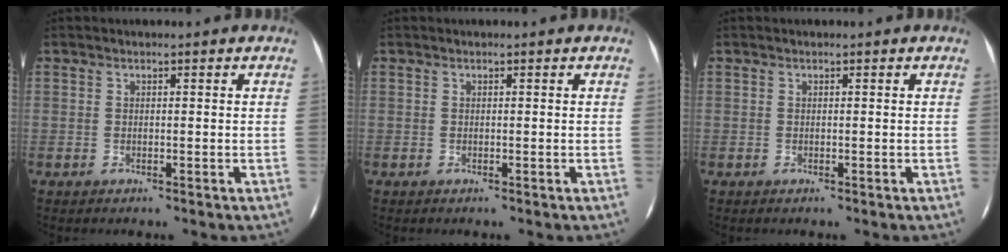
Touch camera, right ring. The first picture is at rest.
{"total": 0.0}
{"total": 0.0}